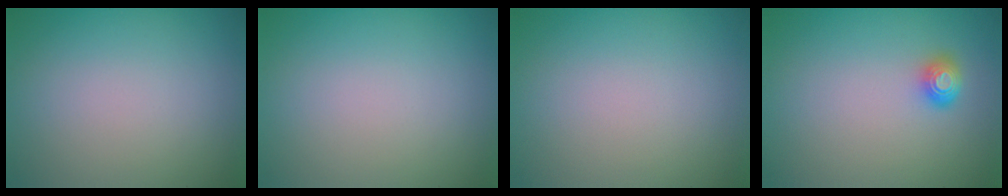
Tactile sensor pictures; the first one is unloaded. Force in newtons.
{"total": 0.0}
{"total": 0.0}
{"total": 1.6, "press": 1.2, "slide": 1.0}